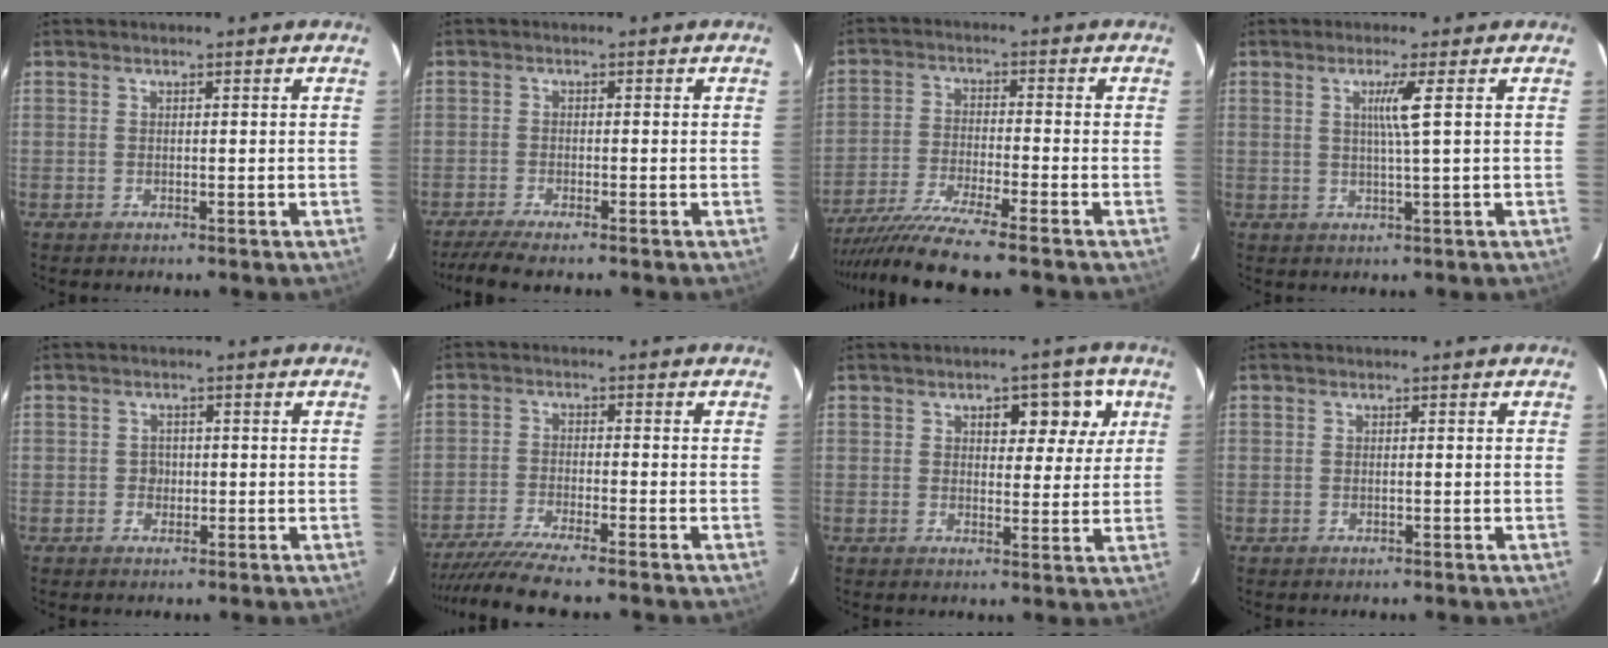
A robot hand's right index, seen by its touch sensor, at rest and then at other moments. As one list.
[{"total": 5.7, "force": [-4.7, 0.3, 3.2], "torque": [-0.053, -0.014, -0.079]}, {"total": 11.2, "force": [-9.6, -1.2, 5.8], "torque": [-0.094, -0.029, -0.162]}, {"total": 3.4, "force": [0.9, -1.0, 3.2], "torque": [-0.060, -0.004, 0.017]}, {"total": 1.5, "force": [-0.3, 1.3, 0.7], "torque": [-0.010, 0.004, -0.003]}, {"total": 10.0, "force": [-8.8, -0.7, 4.8], "torque": [-0.068, -0.025, -0.143]}, {"total": 6.6, "force": [2.8, 3.4, 4.9], "torque": [-0.051, 0.016, 0.036]}, {"total": 0.0}]